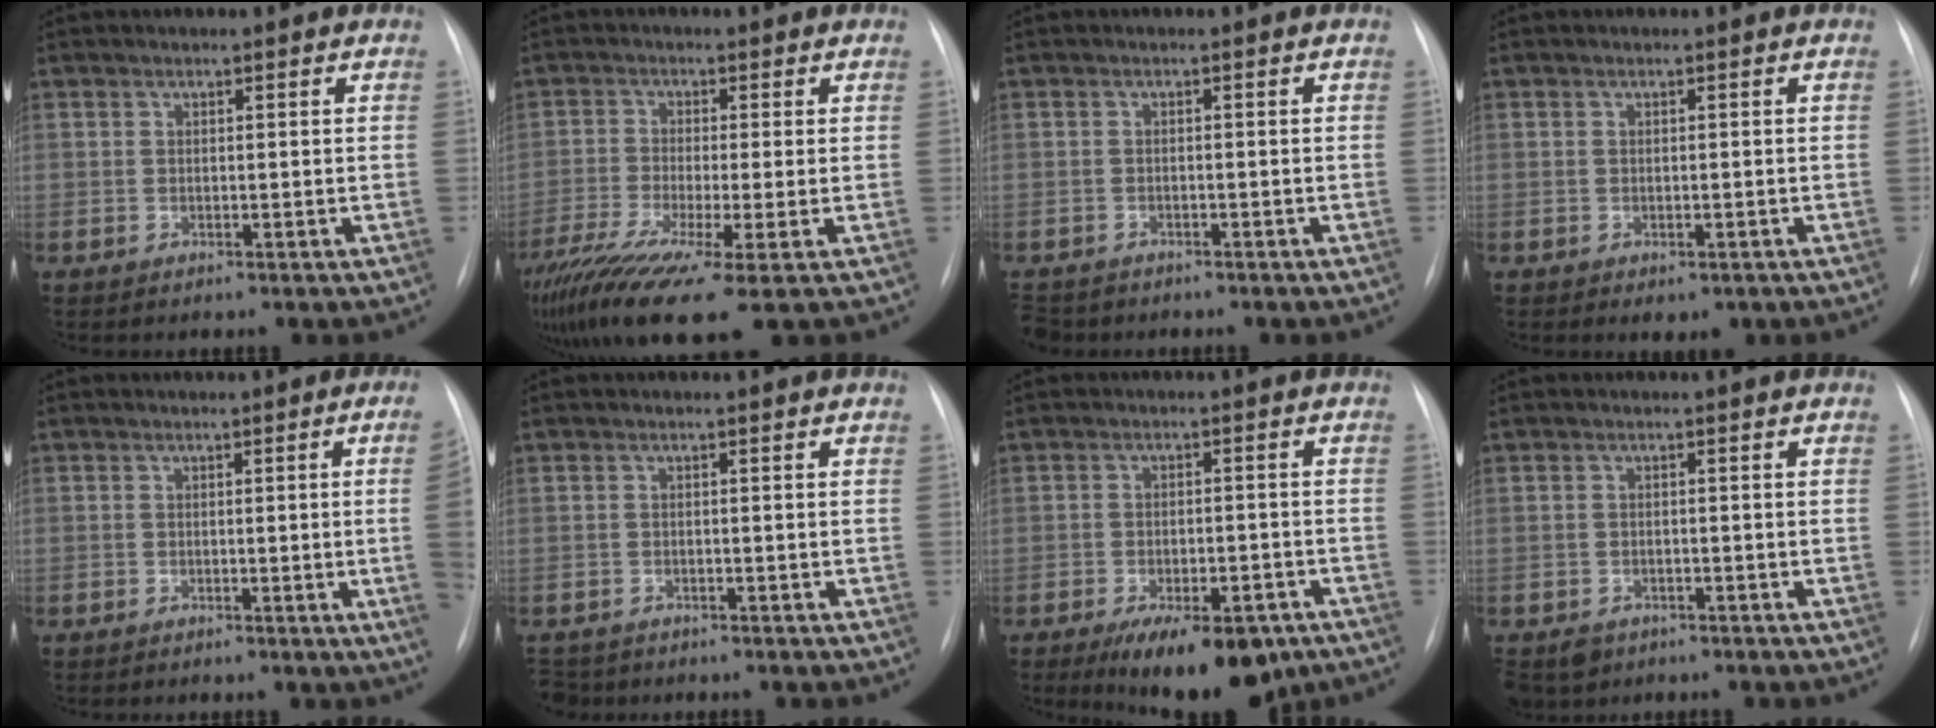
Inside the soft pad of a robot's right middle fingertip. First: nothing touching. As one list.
[{"total": 13.2, "force": [-8.3, 1.5, 10.1], "torque": [-0.193, -0.032, -0.142]}, {"total": 4.3, "force": [-3.4, 2.4, 0.8], "torque": [-0.011, -0.002, -0.057]}, {"total": 1.8, "force": [-0.7, 1.2, 1.1], "torque": [-0.007, -0.003, 0.004]}, {"total": 5.1, "force": [-0.4, -1.9, 4.8], "torque": [-0.043, -0.007, -0.004]}, {"total": 3.6, "force": [-3.1, 1.9, 0.3], "torque": [-0.002, -0.001, -0.053]}, {"total": 12.7, "force": [-8.5, 5.1, 8.0], "torque": [-0.098, -0.002, -0.116]}, {"total": 4.3, "force": [-3.0, 3.0, 0.6], "torque": [-0.009, 0.003, -0.045]}]